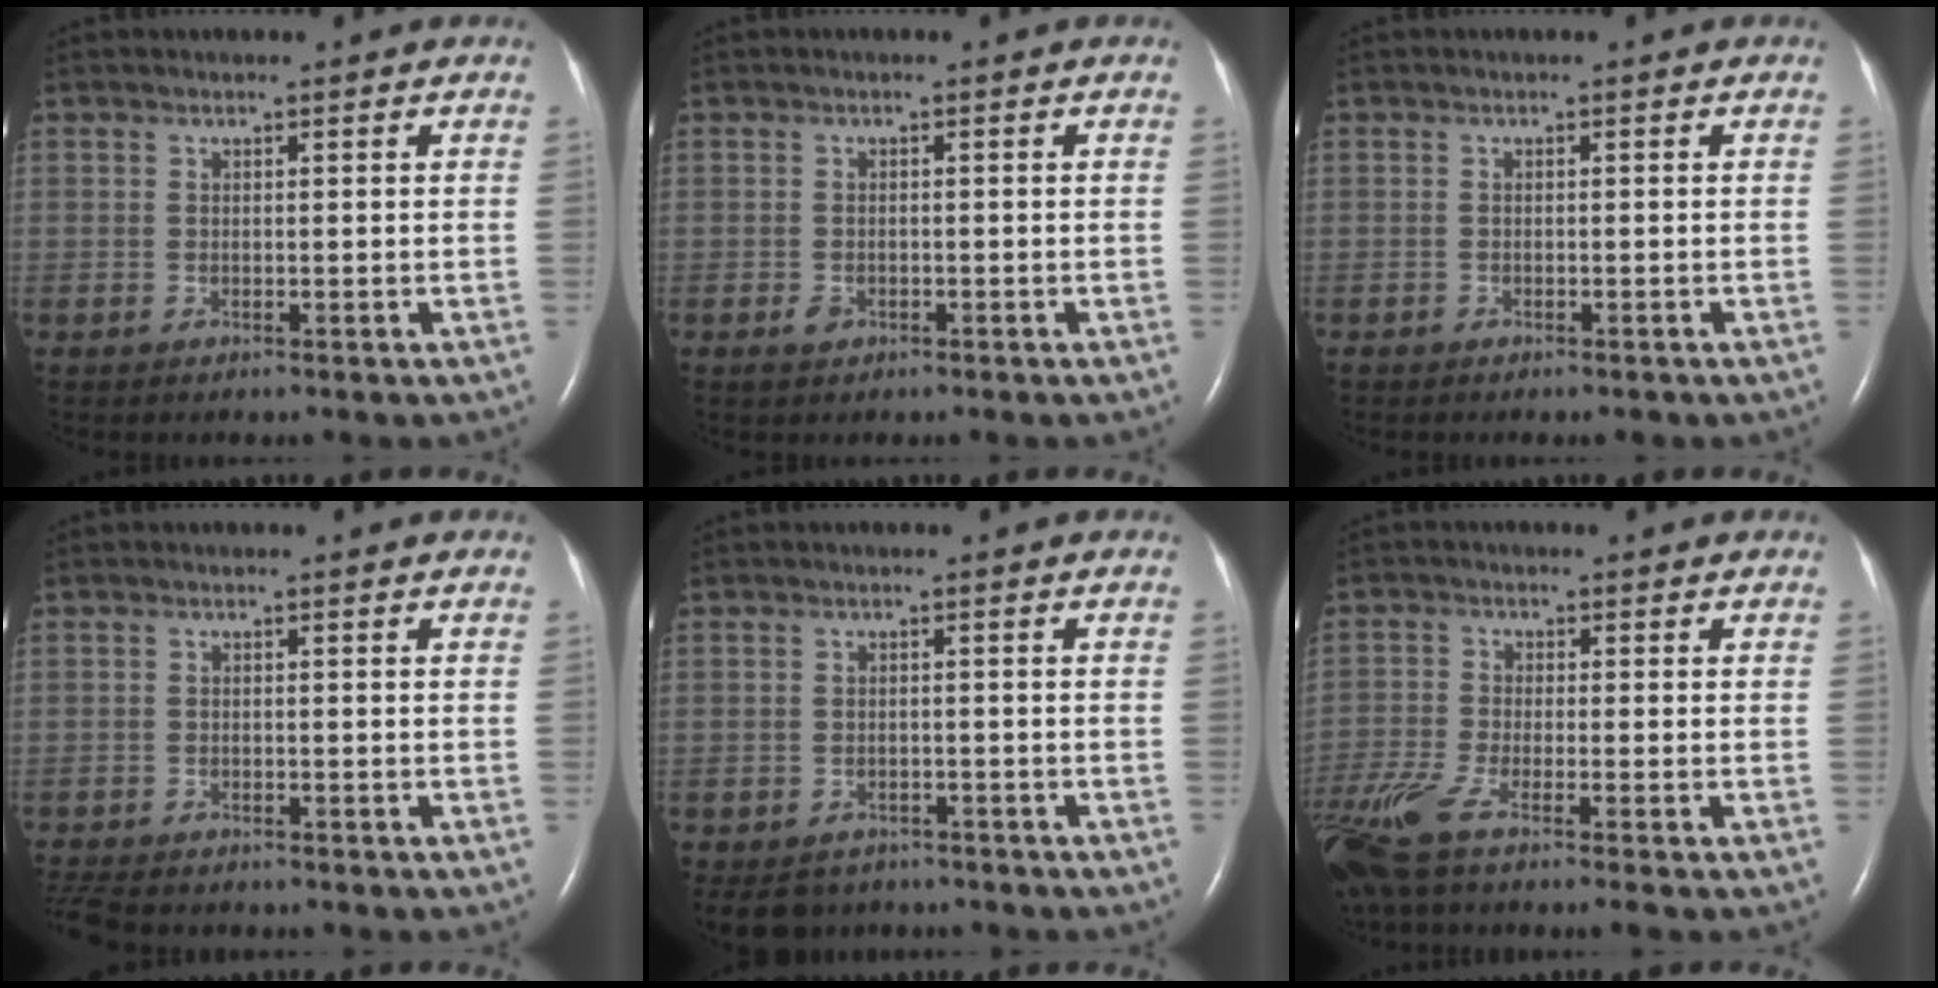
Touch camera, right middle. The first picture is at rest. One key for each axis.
{"total": 1.3, "fx": -0.7, "fy": 0.9, "fz": 0.6, "tx": -0.014, "ty": 0.001, "tz": -0.008}
{"total": 1.2, "fx": -1.0, "fy": 0.5, "fz": 0.4, "tx": -0.008, "ty": -0.002, "tz": -0.012}
{"total": 5.9, "fx": -5.3, "fy": 1.6, "fz": 2.1, "tx": -0.038, "ty": -0.013, "tz": -0.088}
{"total": 6.1, "fx": -5.1, "fy": 3.2, "fz": 0.7, "tx": -0.007, "ty": 0.000, "tz": -0.070}
{"total": 8.5, "fx": -6.3, "fy": 0.3, "fz": 5.7, "tx": -0.125, "ty": -0.023, "tz": -0.121}